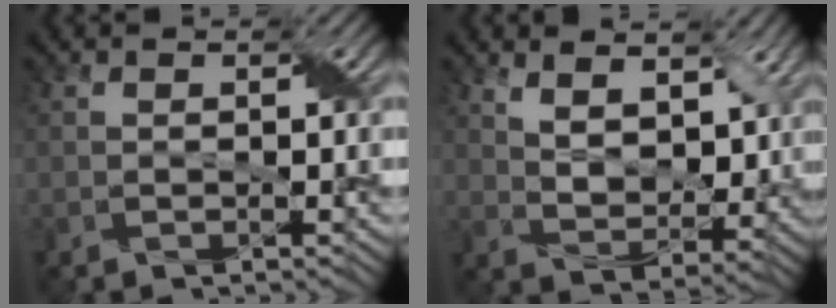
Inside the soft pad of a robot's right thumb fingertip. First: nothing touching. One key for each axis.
{"total": 7.2, "fx": 4.2, "fy": 3.8, "fz": 4.5, "tx": -0.097, "ty": -0.010, "tz": 0.075}